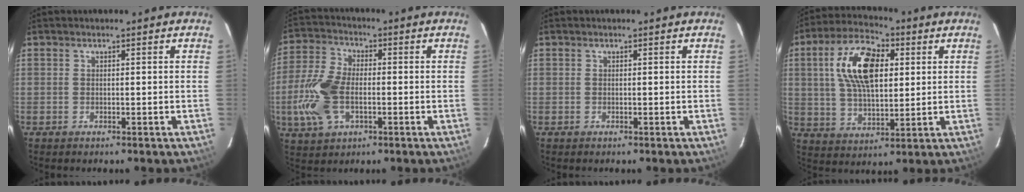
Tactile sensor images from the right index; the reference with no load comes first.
{"total": 12.1, "force": [-2.5, 7.1, 9.4], "torque": [-0.218, 0.006, -0.047]}
{"total": 0.0}
{"total": 15.0, "force": [3.8, 7.6, 12.3], "torque": [-0.229, 0.026, 0.069]}